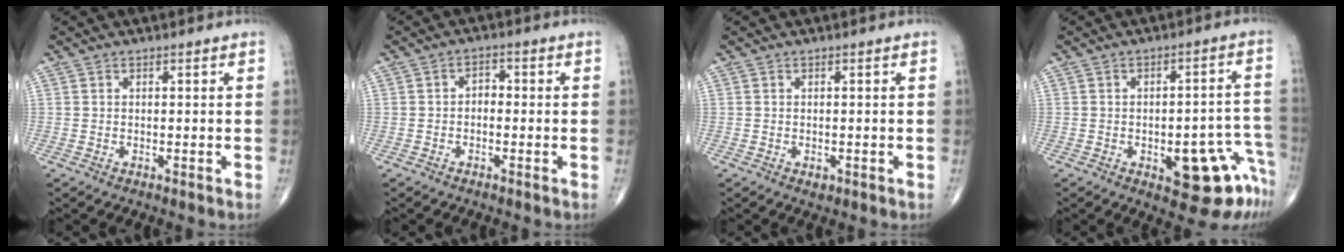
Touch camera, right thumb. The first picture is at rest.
{"total": 2.3, "force": [-0.4, 1.6, 1.6], "torque": [-0.014, 0.013, -0.014]}
{"total": 0.9, "force": [-0.4, 0.6, 0.6], "torque": [-0.004, 0.000, -0.004]}
{"total": 13.2, "force": [-6.2, 5.1, 10.5], "torque": [-0.076, 0.049, -0.067]}